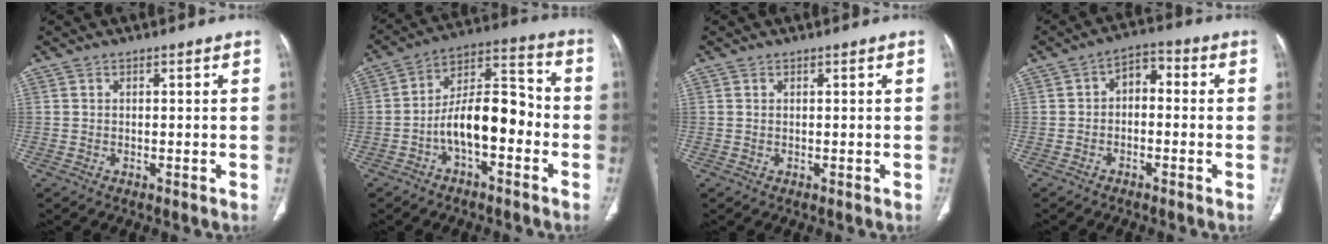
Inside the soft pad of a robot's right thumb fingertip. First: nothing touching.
{"total": 13.0, "force": [-3.9, 6.2, 10.8], "torque": [-0.164, 0.054, -0.072]}
{"total": 0.0}
{"total": 4.8, "force": [-0.7, 3.3, 3.4], "torque": [-0.035, 0.027, -0.027]}